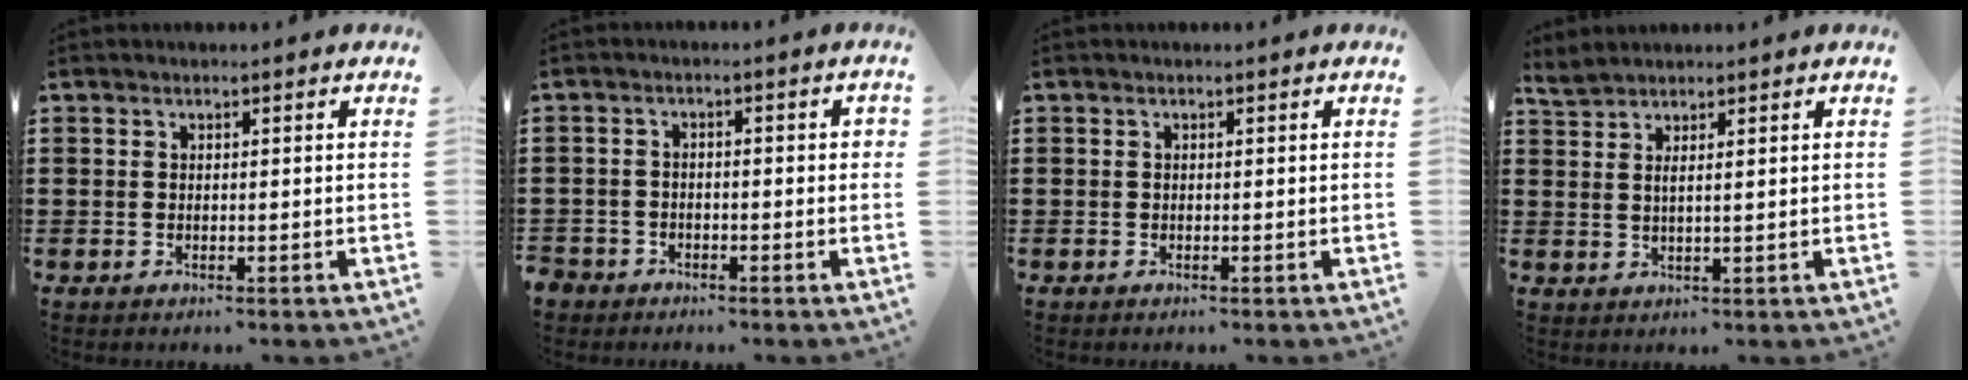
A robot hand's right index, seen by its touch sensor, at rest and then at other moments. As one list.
[{"total": 2.4, "force": [-2.2, 1.1, 0.2], "torque": [-0.009, 0.004, -0.048]}, {"total": 0.0}, {"total": 2.0, "force": [1.8, 0.0, 0.9], "torque": [-0.030, 0.001, 0.030]}]